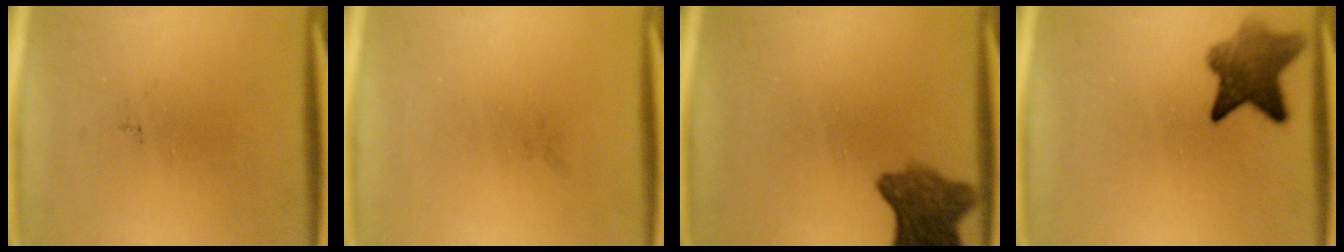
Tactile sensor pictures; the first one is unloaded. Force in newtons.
{"total": 0.0}
{"total": 7.7}
{"total": 6.8}